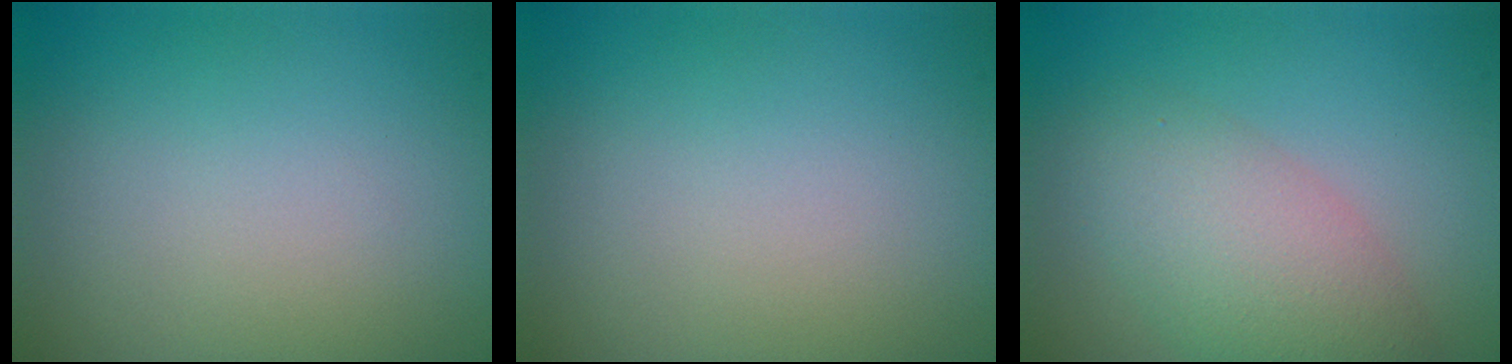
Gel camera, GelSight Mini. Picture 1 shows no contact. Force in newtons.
{"total": 0.0}
{"total": 5.5, "press": 5.5, "slide": 0.2}